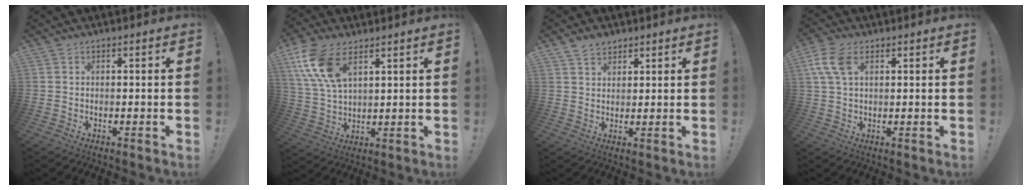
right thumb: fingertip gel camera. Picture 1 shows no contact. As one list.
[{"total": 13.0, "force": [6.9, 6.7, 8.7], "torque": [-0.187, -0.020, 0.129]}, {"total": 4.3, "force": [3.2, 2.5, 1.1], "torque": [-0.023, -0.013, 0.061]}, {"total": 8.2, "force": [3.0, 4.7, 5.9], "torque": [-0.126, 0.008, 0.060]}]